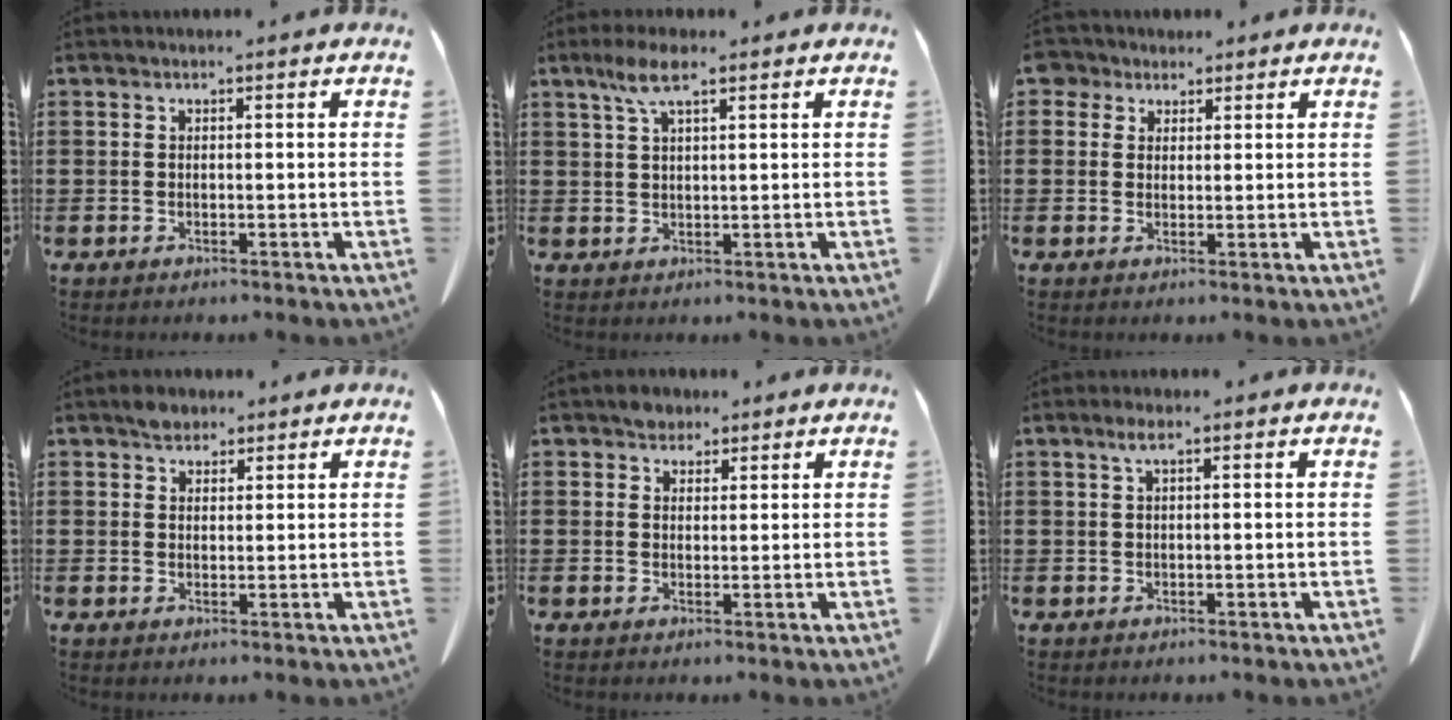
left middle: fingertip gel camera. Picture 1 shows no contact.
{"total": 5.0, "force": [2.7, 1.2, 4.0], "torque": [-0.085, 0.006, 0.048]}
{"total": 3.2, "force": [2.3, 2.1, 0.8], "torque": [-0.019, 0.007, 0.042]}
{"total": 2.6, "force": [2.1, 1.3, 0.5], "torque": [-0.008, 0.001, 0.040]}
{"total": 2.5, "force": [2.1, 1.4, 0.3], "torque": [-0.004, 0.002, 0.040]}
{"total": 1.7, "force": [0.7, 0.3, 1.5], "torque": [-0.032, 0.003, 0.012]}